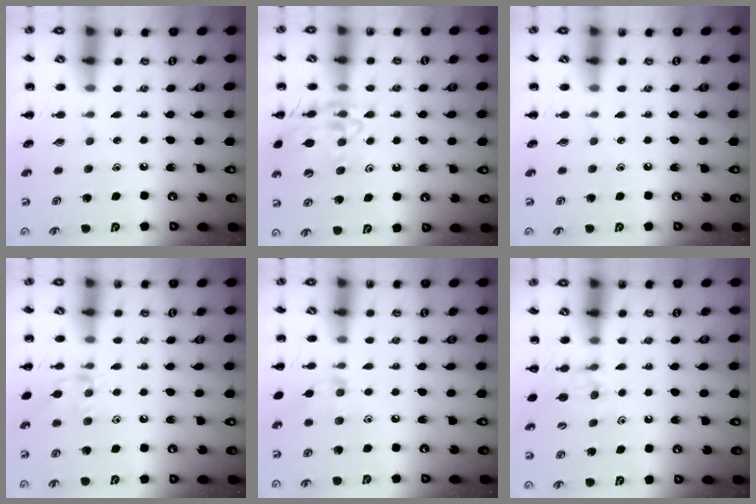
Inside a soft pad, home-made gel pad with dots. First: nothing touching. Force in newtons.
{"total": 14.5, "press": 14.4, "slide": 1.2}
{"total": 0.0}
{"total": 8.3, "press": 8.3, "slide": 0.8}
{"total": 7.3, "press": 7.0, "slide": 2.0}
{"total": 5.3, "press": 5.1, "slide": 1.5}